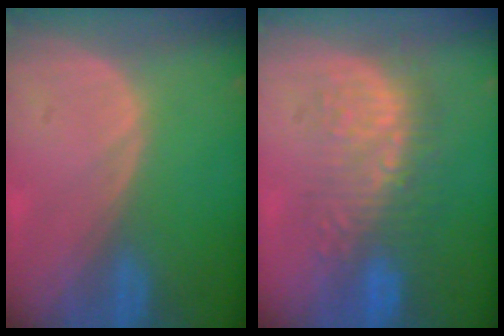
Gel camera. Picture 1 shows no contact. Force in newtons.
{"total": 8.9, "press": 8.7, "slide": 2.0}